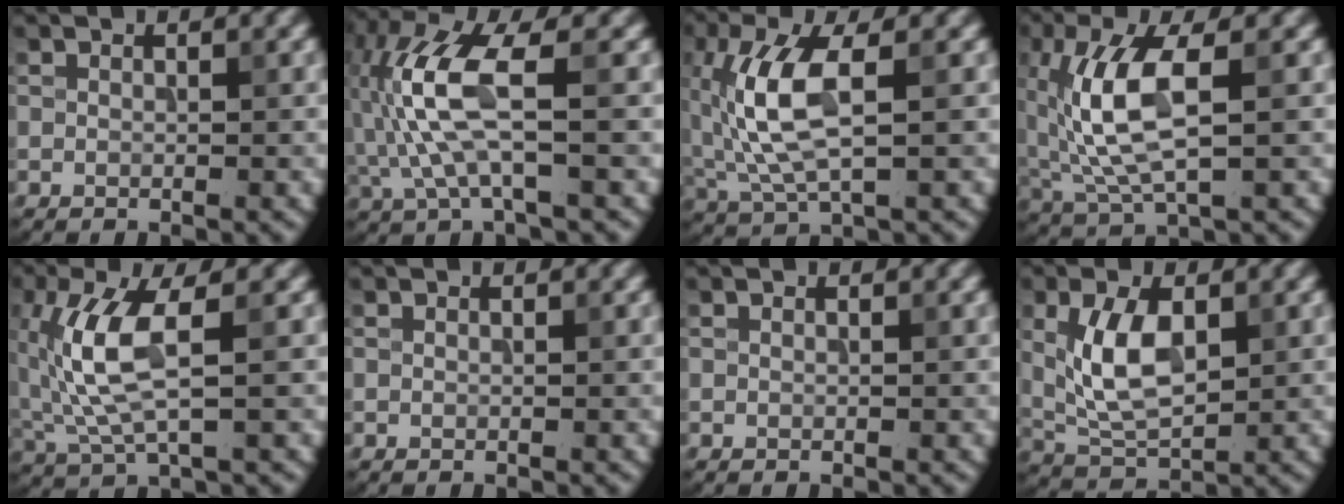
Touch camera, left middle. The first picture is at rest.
{"total": 7.5, "force": [-0.3, 2.3, 7.1], "torque": [-0.177, 0.018, -0.007]}
{"total": 7.2, "force": [0.6, 3.0, 6.5], "torque": [-0.154, 0.003, 0.015]}
{"total": 7.6, "force": [0.7, 3.1, 6.9], "torque": [-0.160, 0.001, 0.017]}
{"total": 6.5, "force": [0.7, 2.3, 6.0], "torque": [-0.151, -0.003, 0.018]}
{"total": 0.0}
{"total": 0.0}
{"total": 5.8, "force": [1.0, 3.0, 4.8], "torque": [-0.105, 0.002, 0.024]}